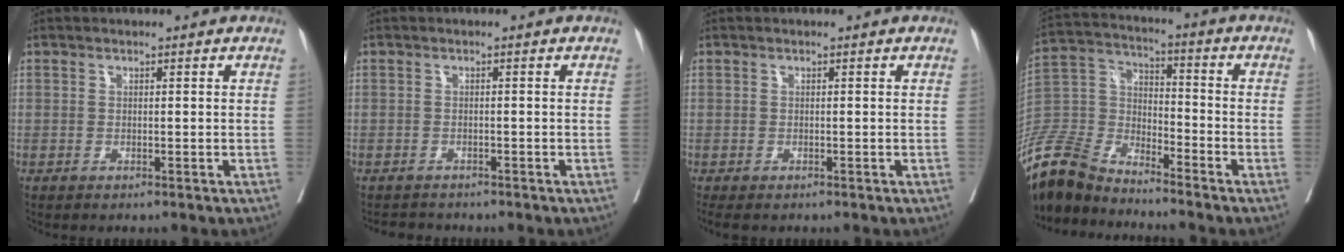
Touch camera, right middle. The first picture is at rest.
{"total": 2.4, "force": [-2.2, 0.8, -0.1], "torque": [-0.001, -0.007, -0.037]}
{"total": 2.4, "force": [-1.9, 1.0, 1.1], "torque": [-0.014, -0.007, -0.026]}
{"total": 13.1, "force": [-12.4, 2.6, 2.9], "torque": [-0.065, 0.013, -0.248]}